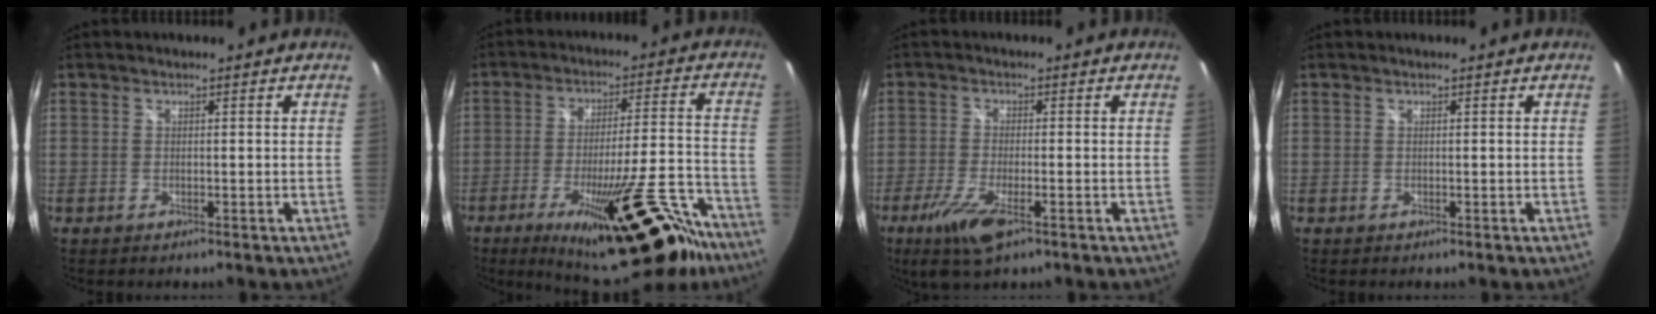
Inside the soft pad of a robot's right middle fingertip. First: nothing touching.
{"total": 25.3, "force": [-18.0, 6.7, 16.5], "torque": [-0.245, -0.020, -0.248]}
{"total": 8.0, "force": [-4.6, 1.8, 6.3], "torque": [-0.146, -0.027, -0.085]}
{"total": 0.0}